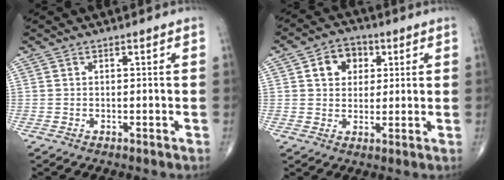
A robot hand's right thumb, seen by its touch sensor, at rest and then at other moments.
{"total": 7.1, "force": [2.1, 5.7, 3.7], "torque": [-0.025, 0.003, 0.030]}